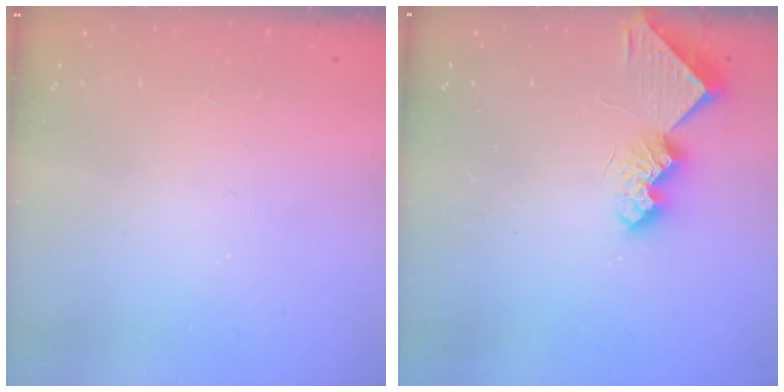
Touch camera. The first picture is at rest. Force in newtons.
{"total": 8.6, "press": 8.6, "slide": 0.1}